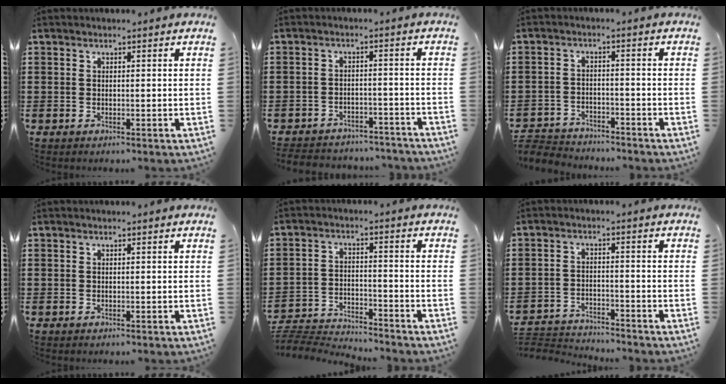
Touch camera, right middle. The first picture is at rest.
{"total": 3.8, "force": [-3.8, 0.6, 0.1], "torque": [-0.005, 0.005, -0.081]}
{"total": 3.7, "force": [-3.6, 0.7, -0.1], "torque": [-0.012, 0.000, -0.081]}
{"total": 0.0}
{"total": 5.0, "force": [-4.9, 0.5, 0.5], "torque": [-0.024, 0.004, -0.107]}
{"total": 3.1, "force": [-3.0, 0.6, 0.0], "torque": [-0.009, 0.003, -0.067]}